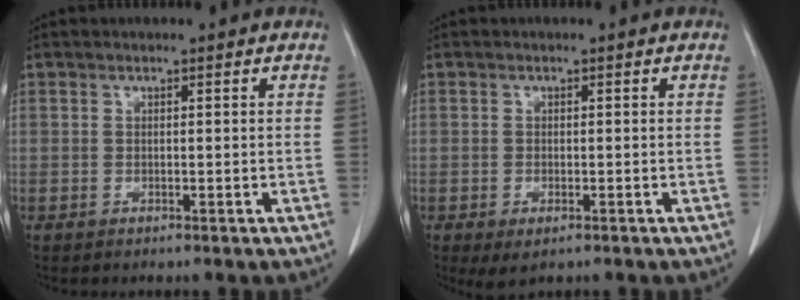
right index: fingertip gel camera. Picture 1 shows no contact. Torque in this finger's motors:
{"motor_torque": [0.15, -0.13, 0.14, 0.03]}